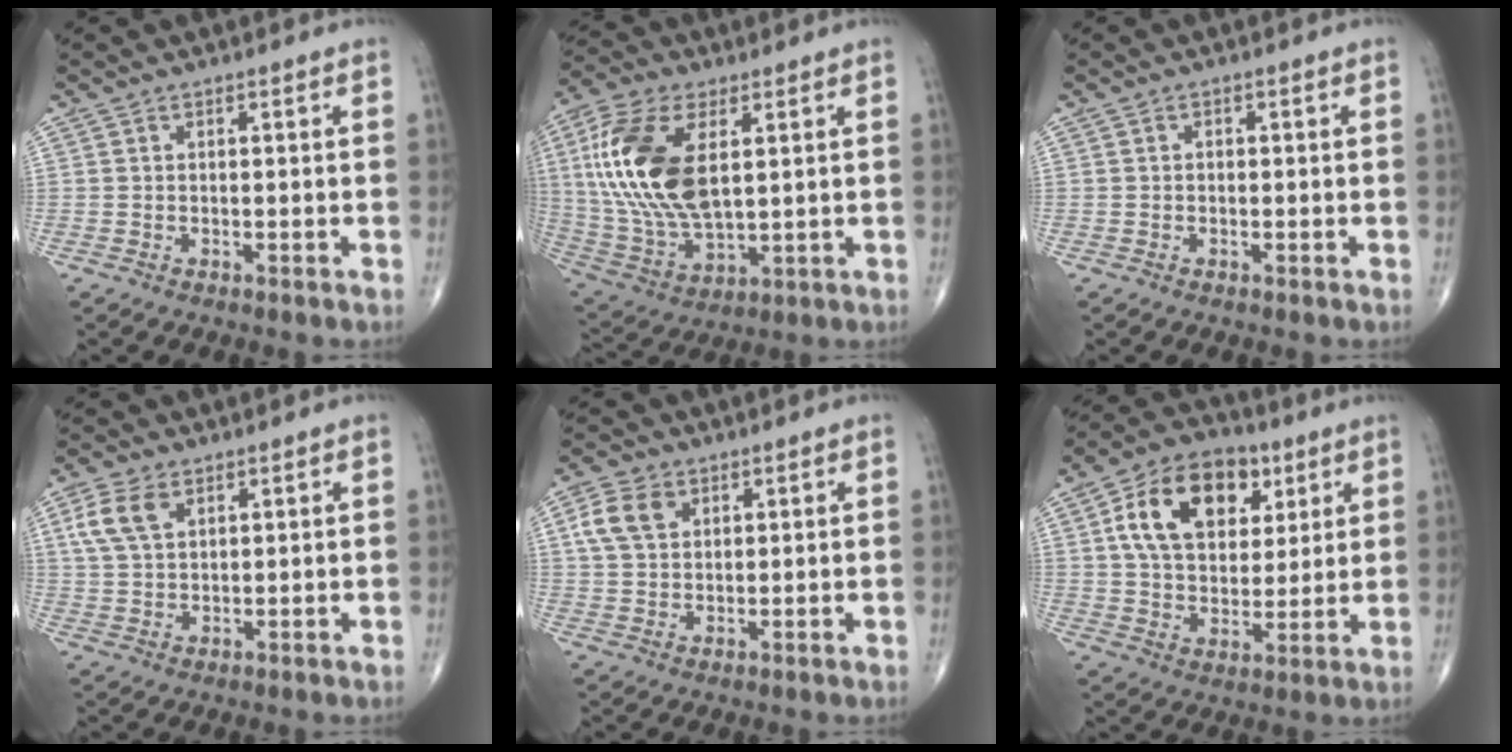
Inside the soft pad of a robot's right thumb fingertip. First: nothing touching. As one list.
[{"total": 20.2, "force": [4.3, 10.4, 16.7], "torque": [-0.349, -0.015, 0.083]}, {"total": 0.6, "force": [0.0, 0.4, 0.4], "torque": [-0.004, 0.001, -0.002]}, {"total": 6.8, "force": [2.9, 4.1, 4.6], "torque": [-0.094, 0.000, 0.061]}, {"total": 7.1, "force": [2.6, 5.0, 4.2], "torque": [-0.072, 0.002, 0.050]}, {"total": 17.8, "force": [6.4, 11.7, 11.8], "torque": [-0.172, -0.007, 0.108]}]